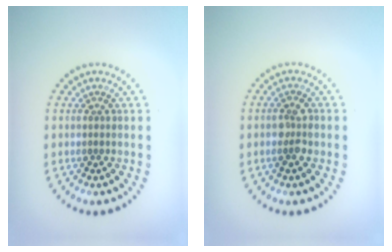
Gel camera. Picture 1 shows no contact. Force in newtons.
{"total": 1.7, "press": 1.6, "slide": 0.4}